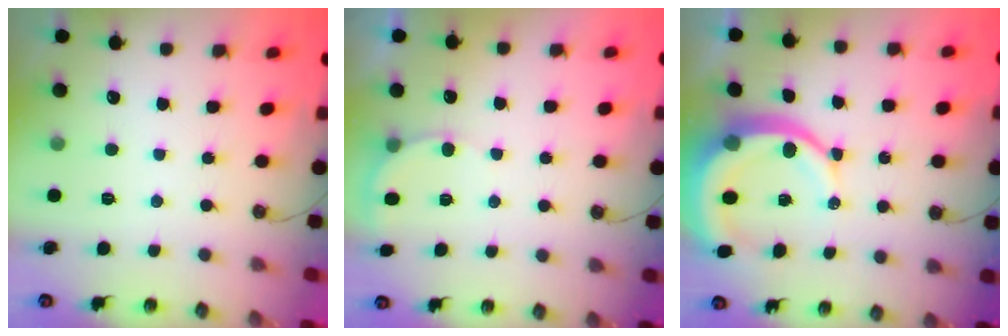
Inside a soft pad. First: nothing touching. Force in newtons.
{"total": 4.4, "press": 4.2, "slide": 1.2}
{"total": 13.1, "press": 13.0, "slide": 1.5}